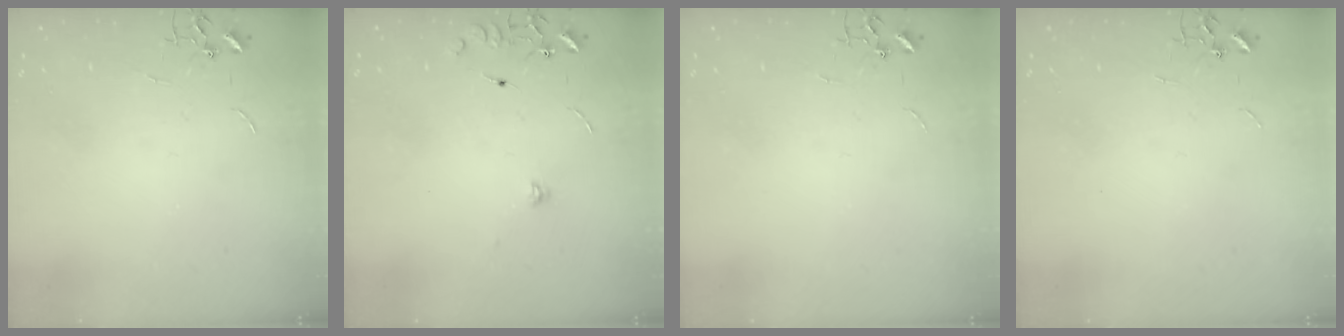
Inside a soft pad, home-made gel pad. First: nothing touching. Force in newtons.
{"total": 8.3, "press": 8.3, "slide": 0.2}
{"total": 0.0}
{"total": 0.0}